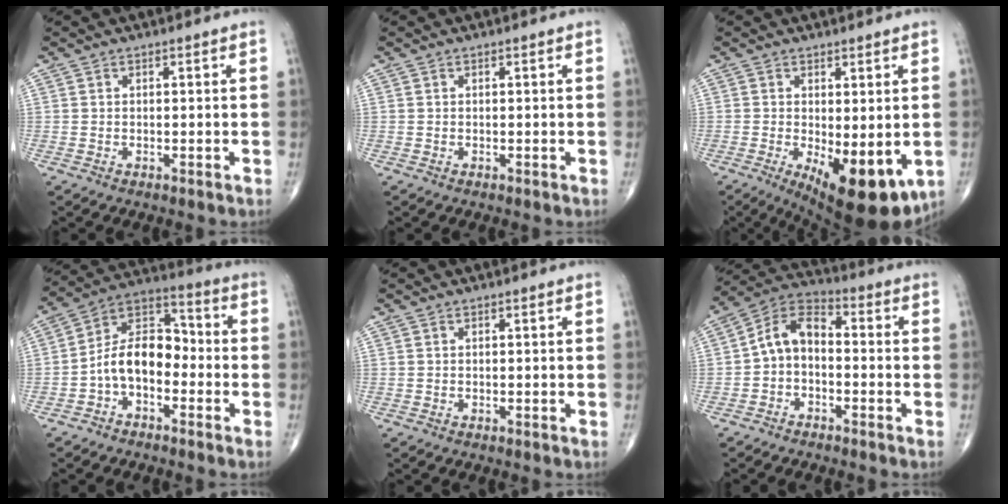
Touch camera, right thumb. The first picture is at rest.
{"total": 0.0}
{"total": 13.0, "force": [-3.4, 5.1, 11.4], "torque": [-0.156, -0.027, -0.035]}
{"total": 10.9, "force": [-2.9, 6.9, 8.0], "torque": [-0.119, 0.052, -0.067]}
{"total": 0.0}
{"total": 8.0, "force": [-1.2, 5.1, 6.0], "torque": [-0.098, 0.037, -0.041]}